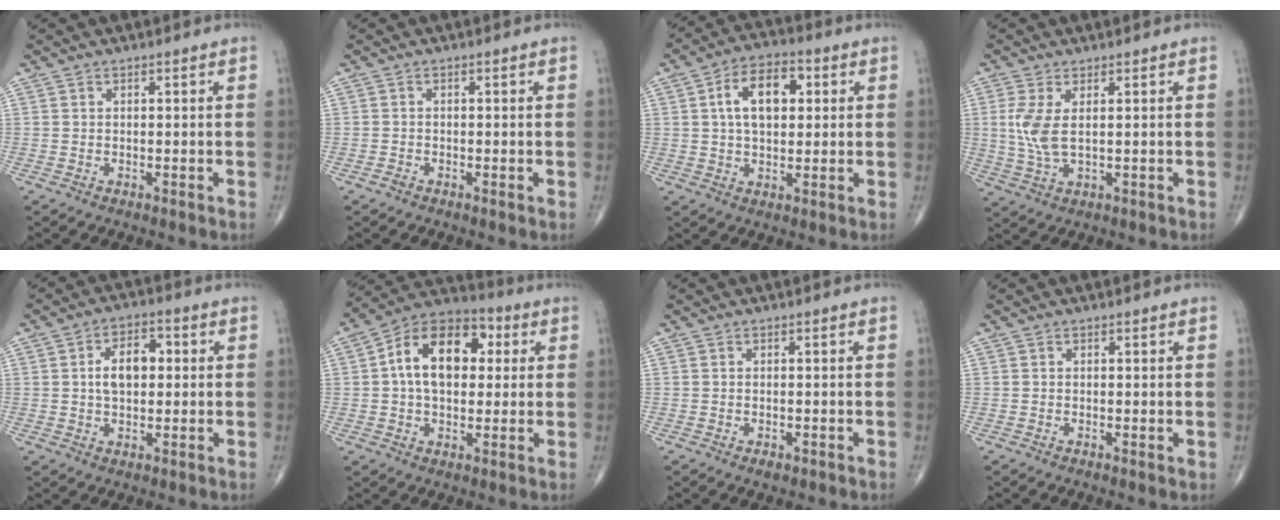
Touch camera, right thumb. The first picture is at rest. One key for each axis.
{"total": 0.8, "fx": -0.5, "fy": 0.4, "fz": 0.5, "tx": -0.009, "ty": -0.001, "tz": -0.013}
{"total": 10.7, "fx": 2.4, "fy": 6.3, "fz": 8.4, "tx": -0.125, "ty": 0.014, "tz": 0.033}
{"total": 5.8, "fx": 1.0, "fy": 2.2, "fz": 5.2, "tx": -0.132, "ty": -0.008, "tz": 0.025}
{"total": 7.6, "fx": 0.8, "fy": 4.7, "fz": 6.0, "tx": -0.084, "ty": 0.016, "tz": 0.008}
{"total": 15.7, "fx": 2.7, "fy": 10.0, "fz": 11.8, "tx": -0.164, "ty": 0.024, "tz": 0.032}
{"total": 1.3, "fx": -0.6, "fy": 0.7, "fz": 0.9, "tx": -0.016, "ty": 0.002, "tz": -0.006}
{"total": 0.7, "fx": 0.0, "fy": 0.3, "fz": 0.6, "tx": -0.013, "ty": -0.003, "tz": -0.003}